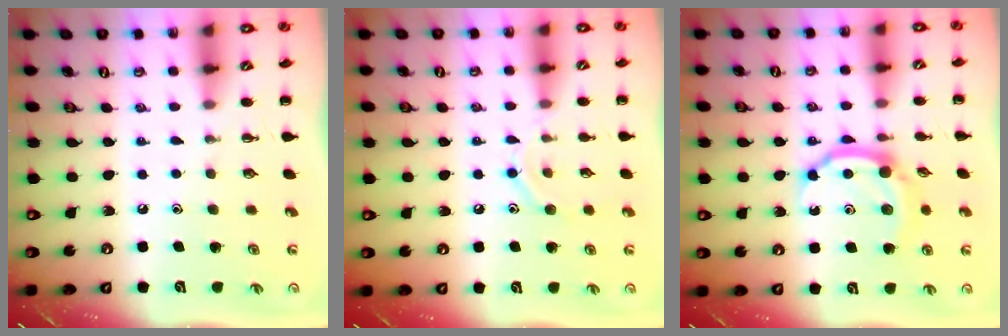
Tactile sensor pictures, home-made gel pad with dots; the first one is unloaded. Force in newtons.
{"total": 9.0, "press": 8.9, "slide": 1.5}
{"total": 9.9, "press": 9.9, "slide": 0.9}